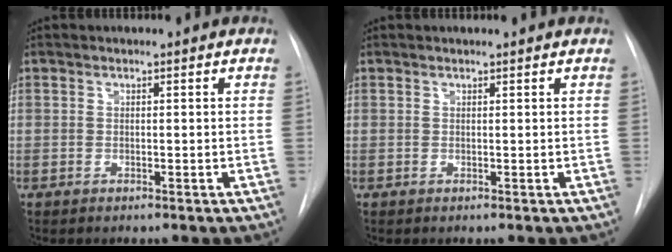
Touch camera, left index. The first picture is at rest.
{"total": 1.6, "force": [1.6, 0.0, 0.4], "torque": [-0.007, 0.015, 0.022]}